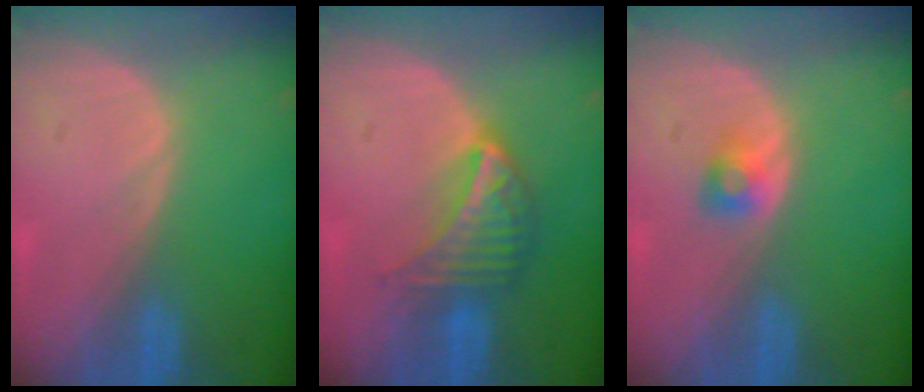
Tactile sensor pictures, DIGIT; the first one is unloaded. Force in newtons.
{"total": 7.2, "press": 6.3, "slide": 3.3}
{"total": 2.2, "press": 2.1, "slide": 0.3}